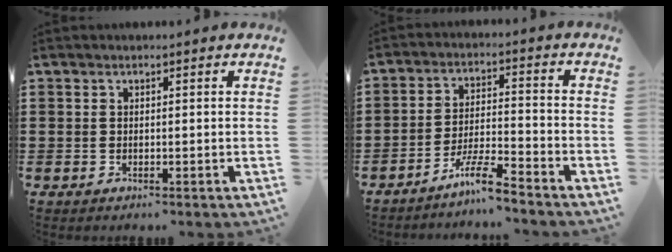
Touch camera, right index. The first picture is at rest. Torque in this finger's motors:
{"motor_torque": [0.89, 1.26, -0.39, -0.17]}